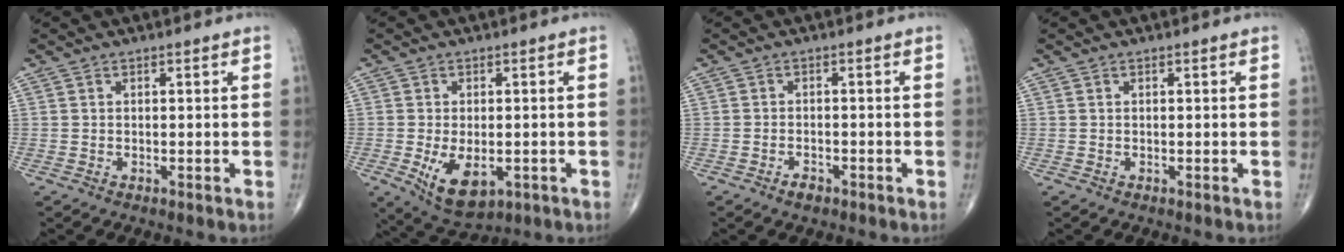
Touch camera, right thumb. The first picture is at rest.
{"total": 8.5, "force": [-2.2, 4.8, 6.7], "torque": [-0.103, -0.009, -0.022]}
{"total": 1.9, "force": [-1.3, 1.0, 0.9], "torque": [-0.014, 0.007, -0.022]}
{"total": 0.0}